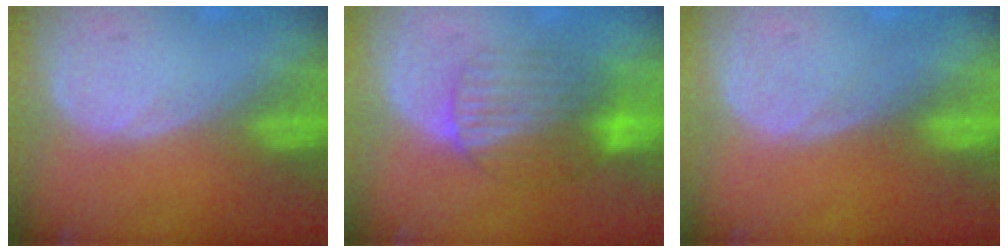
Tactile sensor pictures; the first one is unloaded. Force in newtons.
{"total": 7.5, "press": 7.2, "slide": 2.1}
{"total": 0.0}